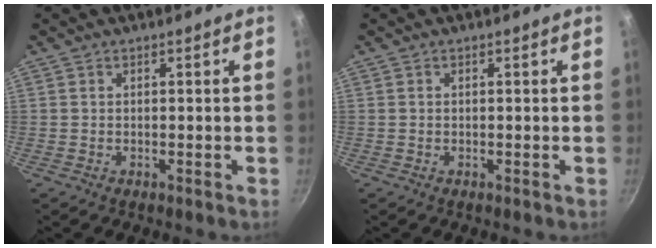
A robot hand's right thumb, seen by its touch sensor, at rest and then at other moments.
{"total": 0.0}